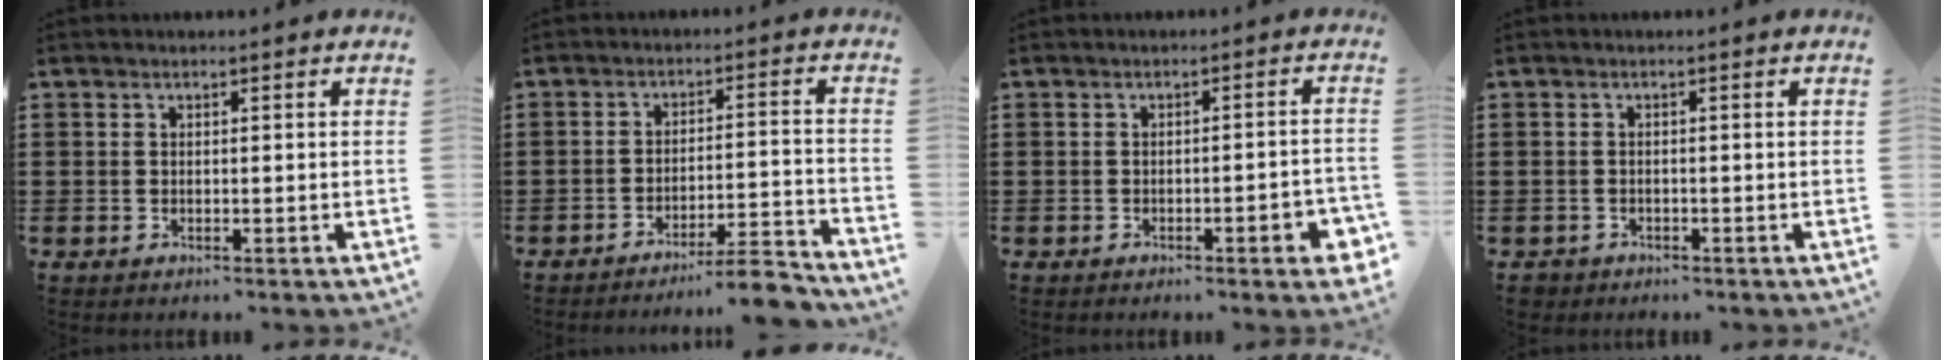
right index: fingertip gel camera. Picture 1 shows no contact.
{"total": 6.5, "force": [-5.9, -0.2, 2.8], "torque": [-0.041, -0.006, -0.111]}
{"total": 3.4, "force": [-1.8, 0.4, 2.9], "torque": [-0.044, -0.003, -0.029]}
{"total": 1.1, "force": [-1.0, 0.5, -0.1], "torque": [-0.003, 0.001, -0.024]}